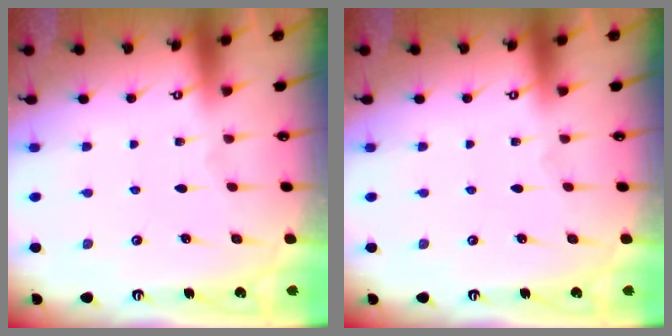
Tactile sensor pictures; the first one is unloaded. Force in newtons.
{"total": 0.0}